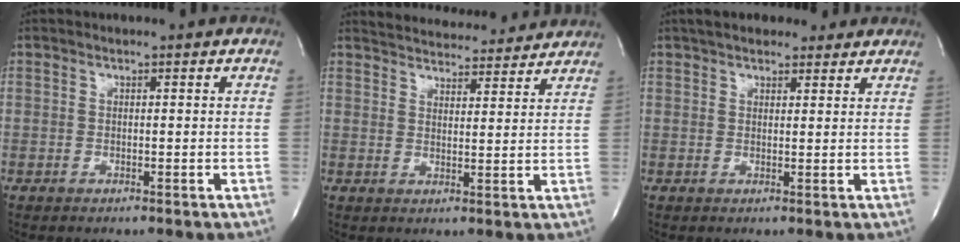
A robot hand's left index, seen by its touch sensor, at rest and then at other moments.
{"total": 12.2, "force": [11.7, 2.2, 2.3], "torque": [-0.027, 0.008, 0.149]}
{"total": 8.5, "force": [6.8, 3.3, 3.9], "torque": [-0.047, 0.024, 0.098]}